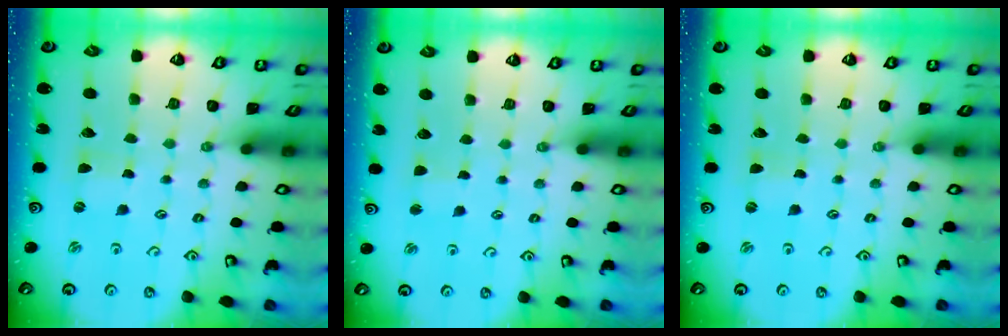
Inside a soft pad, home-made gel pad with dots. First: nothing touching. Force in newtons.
{"total": 1.8, "press": 1.8, "slide": 0.2}
{"total": 0.0}